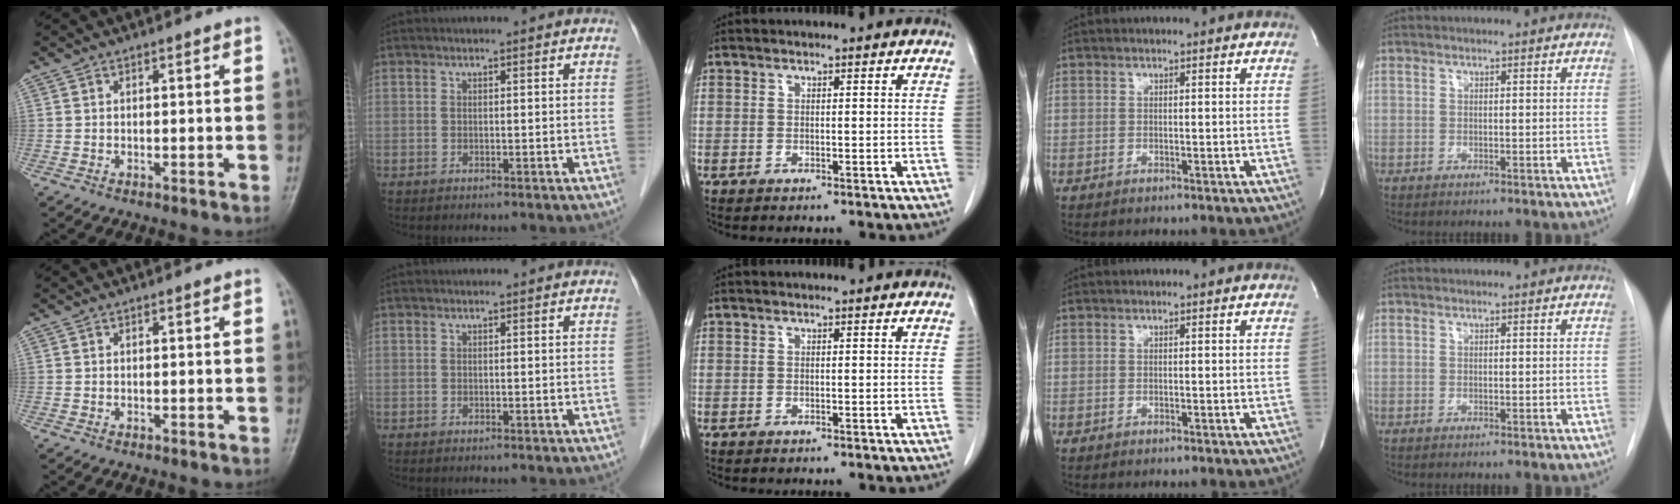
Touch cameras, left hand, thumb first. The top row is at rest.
{}